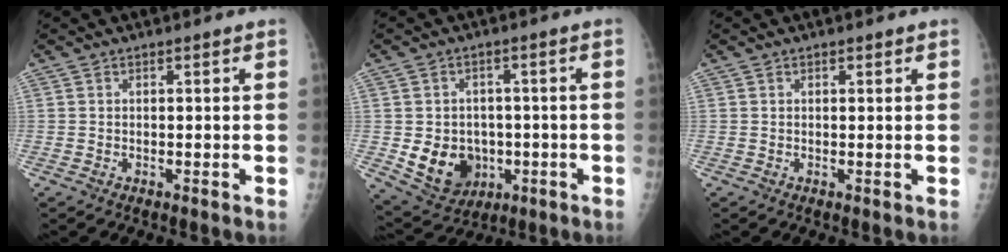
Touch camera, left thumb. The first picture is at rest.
{"total": 10.6, "force": [-2.1, 8.9, 5.3], "torque": [-0.056, 0.004, -0.015]}
{"total": 0.5, "force": [0.3, 0.4, 0.1], "torque": [0.004, -0.002, 0.002]}